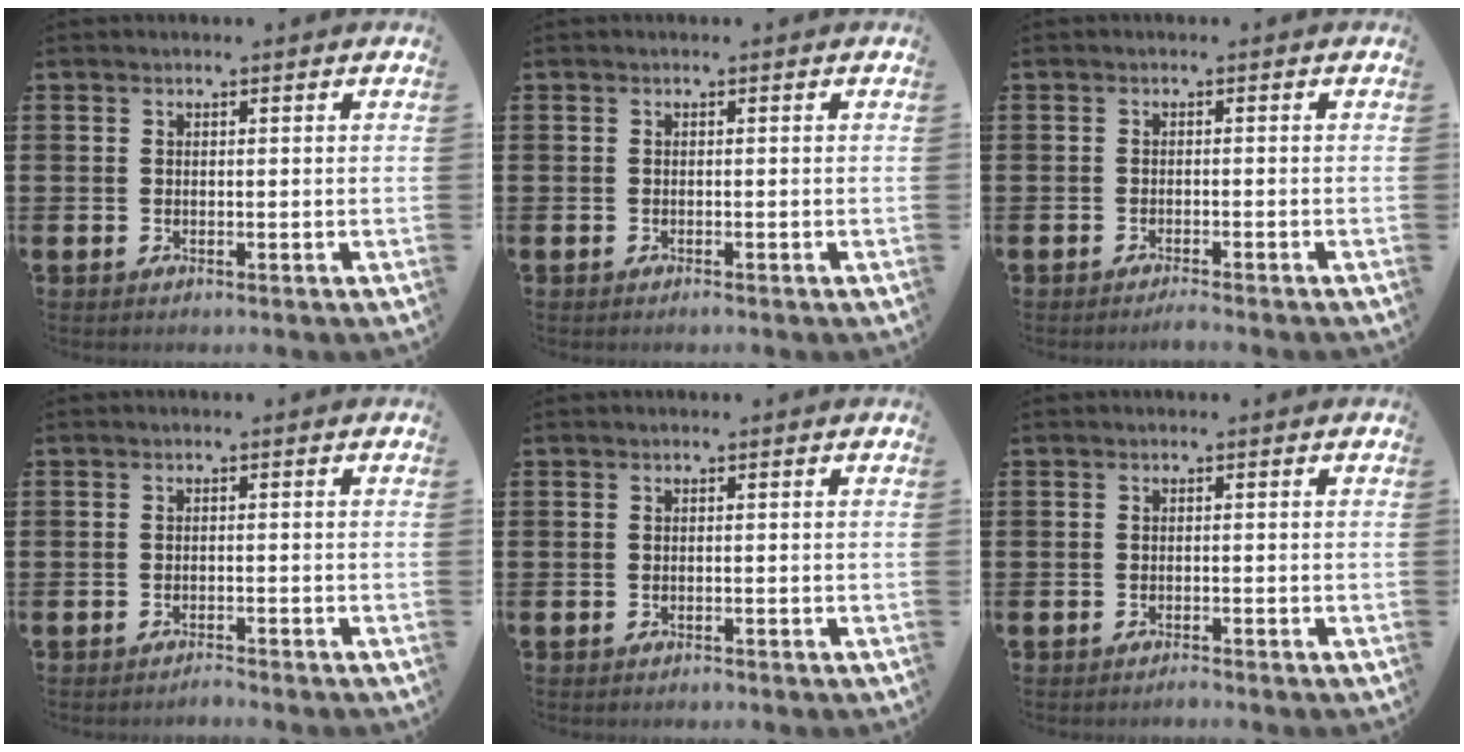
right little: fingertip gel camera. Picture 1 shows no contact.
{"total": 0.0}
{"total": 1.1, "force": [-1.0, -0.1, 0.5], "torque": [-0.007, -0.002, -0.020]}
{"total": 1.1, "force": [-1.1, -0.1, 0.1], "torque": [-0.005, -0.001, -0.021]}
{"total": 0.0}
{"total": 0.7, "force": [-0.7, 0.0, 0.2], "torque": [-0.005, -0.004, -0.013]}